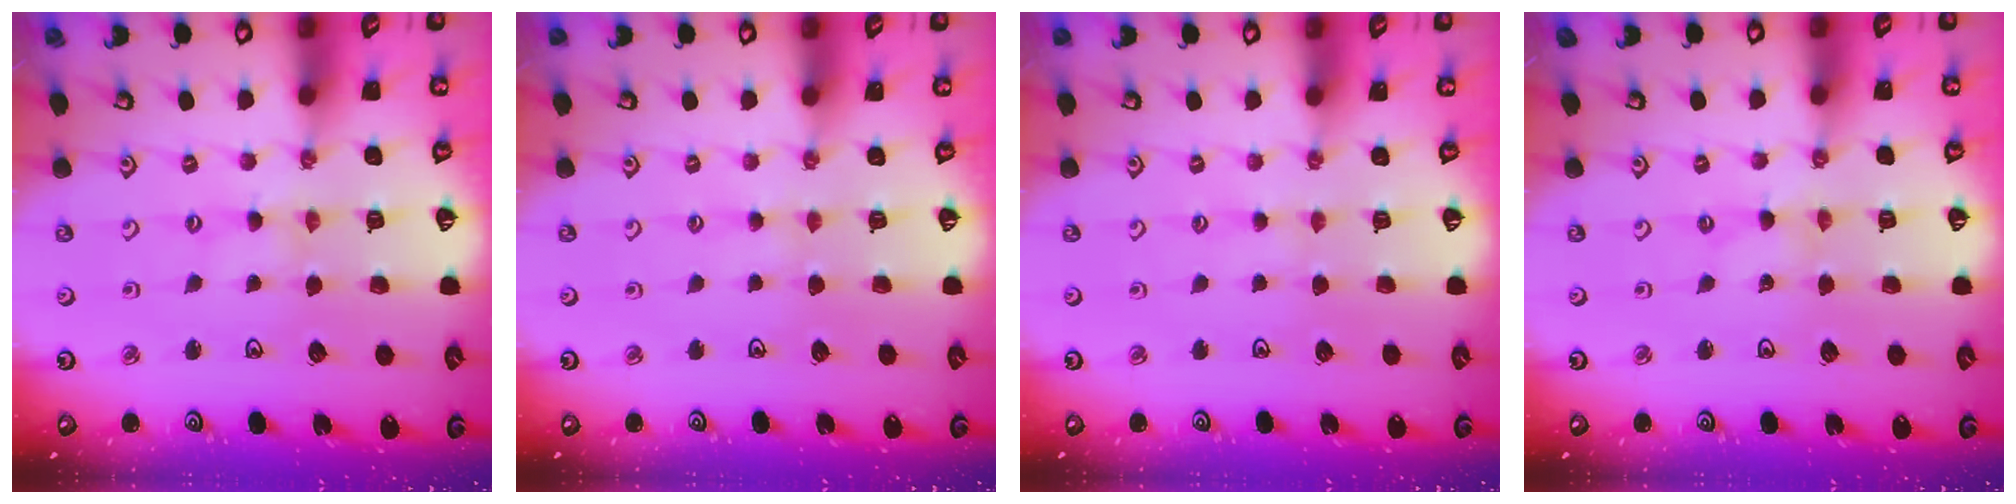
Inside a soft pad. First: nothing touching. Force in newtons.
{"total": 2.1, "press": 2.1, "slide": 0.3}
{"total": 1.4, "press": 1.4, "slide": 0.2}
{"total": 0.0}